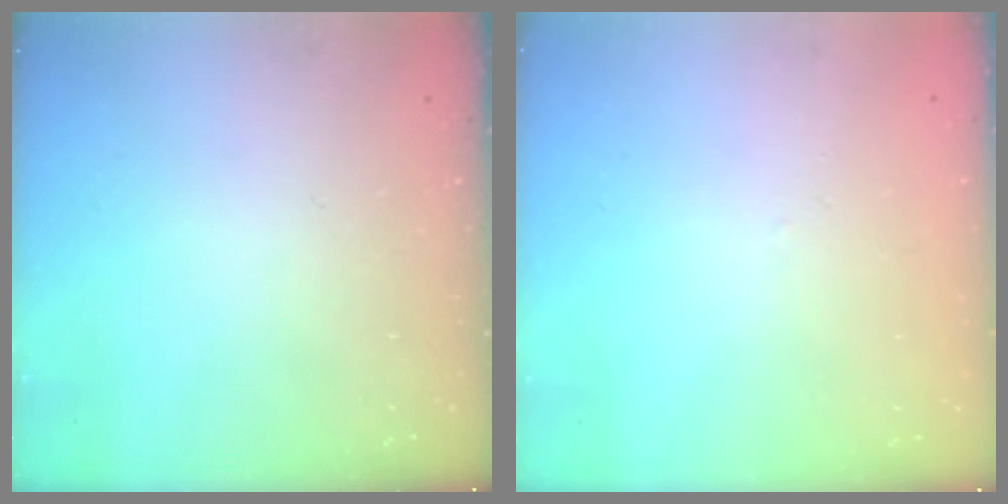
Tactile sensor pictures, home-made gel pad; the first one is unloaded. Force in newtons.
{"total": 1.6, "press": 1.6, "slide": 0.3}